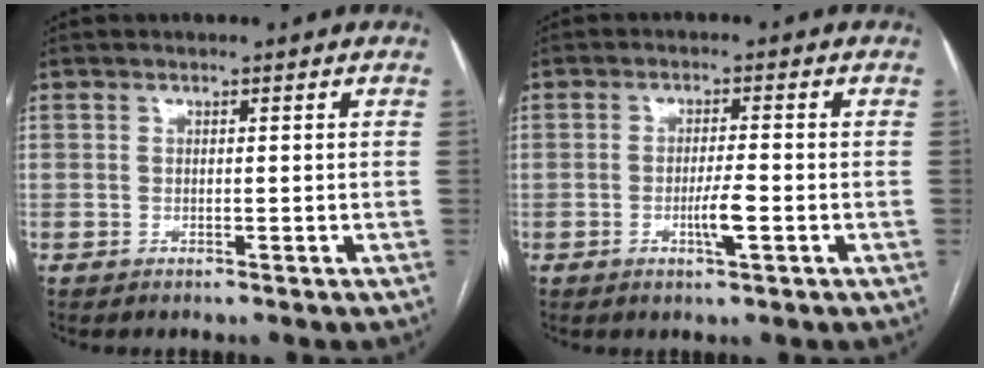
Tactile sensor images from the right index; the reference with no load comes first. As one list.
[{"total": 3.7, "force": [-1.2, 0.2, 3.5], "torque": [-0.065, -0.005, -0.020]}]